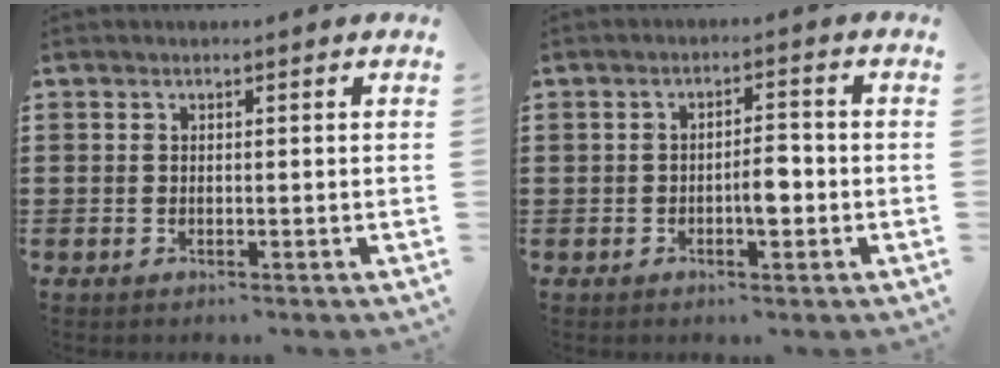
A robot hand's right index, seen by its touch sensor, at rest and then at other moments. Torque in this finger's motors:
{"motor_torque": [1.09, 0.65, 0.18, 0.05]}